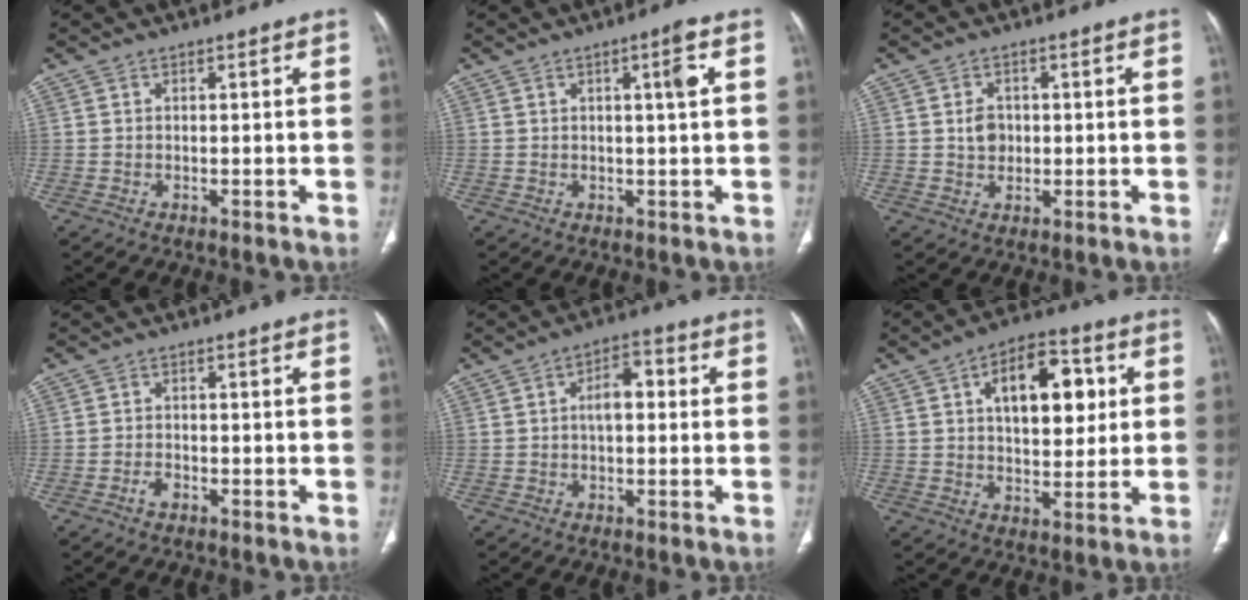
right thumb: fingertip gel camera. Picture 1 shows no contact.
{"total": 3.7, "force": [0.8, 0.3, 3.6], "torque": [-0.058, 0.004, 0.012]}
{"total": 3.5, "force": [0.3, 2.9, 2.0], "torque": [-0.020, 0.001, 0.006]}
{"total": 1.9, "force": [-1.2, 1.1, 1.0], "torque": [-0.020, 0.008, -0.022]}
{"total": 5.9, "force": [0.6, 3.3, 4.9], "torque": [-0.071, 0.022, 0.001]}
{"total": 14.4, "force": [3.7, 8.0, 11.4], "torque": [-0.128, 0.006, 0.053]}